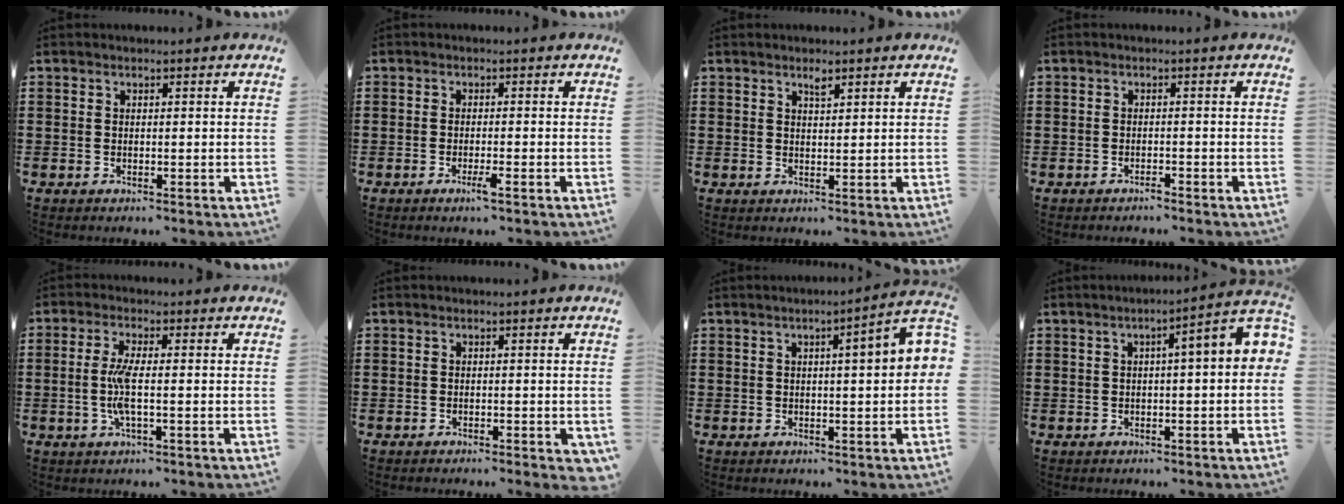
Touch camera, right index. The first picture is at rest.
{"total": 2.3, "force": [-1.2, 0.0, 1.9], "torque": [-0.039, -0.007, -0.024]}
{"total": 1.4, "force": [1.1, 0.3, 0.9], "torque": [-0.019, 0.002, 0.019]}
{"total": 1.0, "force": [-0.9, 0.1, 0.3], "torque": [-0.008, -0.003, -0.018]}
{"total": 4.7, "force": [-0.7, 0.6, 4.6], "torque": [-0.106, -0.010, -0.021]}
{"total": 0.8, "force": [-0.6, 0.2, 0.4], "torque": [-0.010, -0.006, -0.011]}
{"total": 4.2, "force": [0.4, 0.1, 4.2], "torque": [-0.067, -0.005, 0.002]}
{"total": 4.1, "force": [-0.2, 0.3, 4.1], "torque": [-0.068, -0.010, -0.011]}